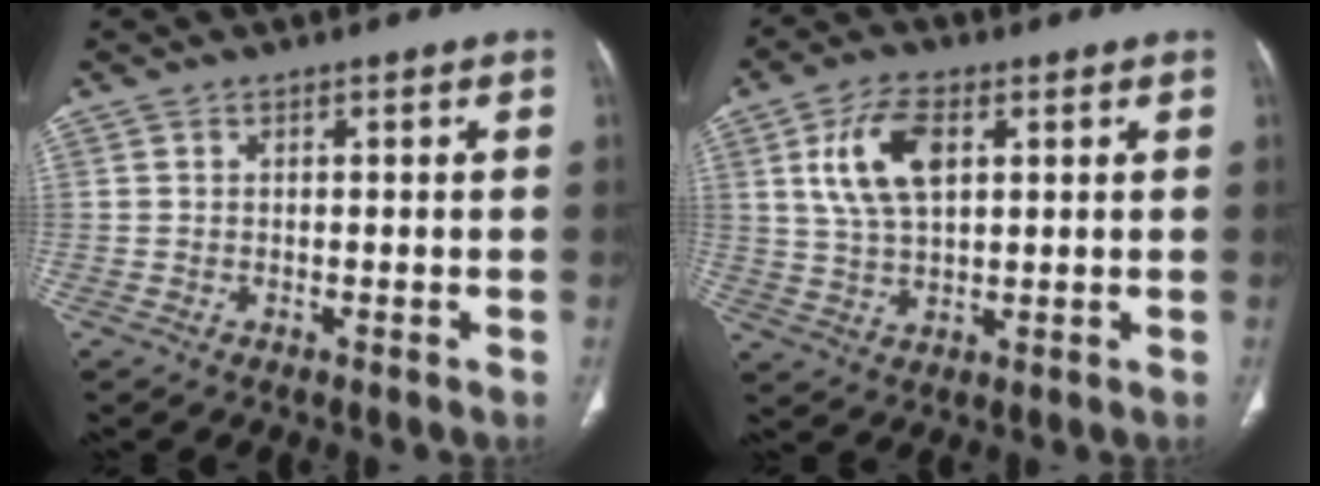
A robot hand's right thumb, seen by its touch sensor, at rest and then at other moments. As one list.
[{"total": 10.4, "force": [3.4, 5.4, 8.2], "torque": [-0.156, -0.003, 0.067]}]